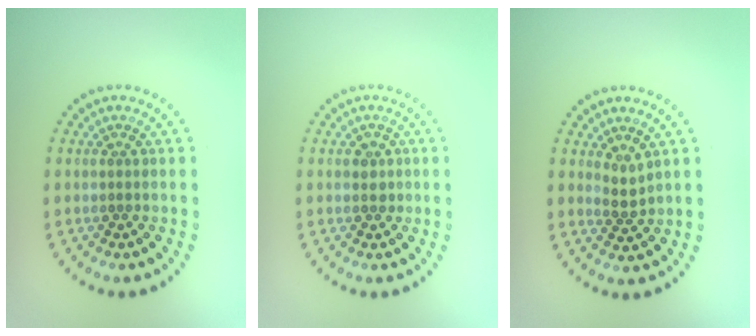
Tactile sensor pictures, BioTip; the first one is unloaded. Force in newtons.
{"total": 1.3, "press": 1.2, "slide": 0.4}
{"total": 1.4, "press": 1.0, "slide": 1.0}